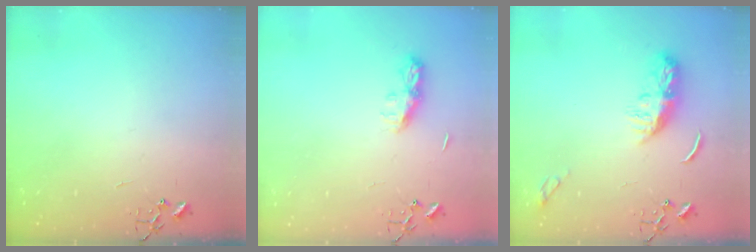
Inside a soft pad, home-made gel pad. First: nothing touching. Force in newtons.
{"total": 7.8, "press": 7.8, "slide": 0.4}
{"total": 8.9, "press": 8.9, "slide": 0.6}